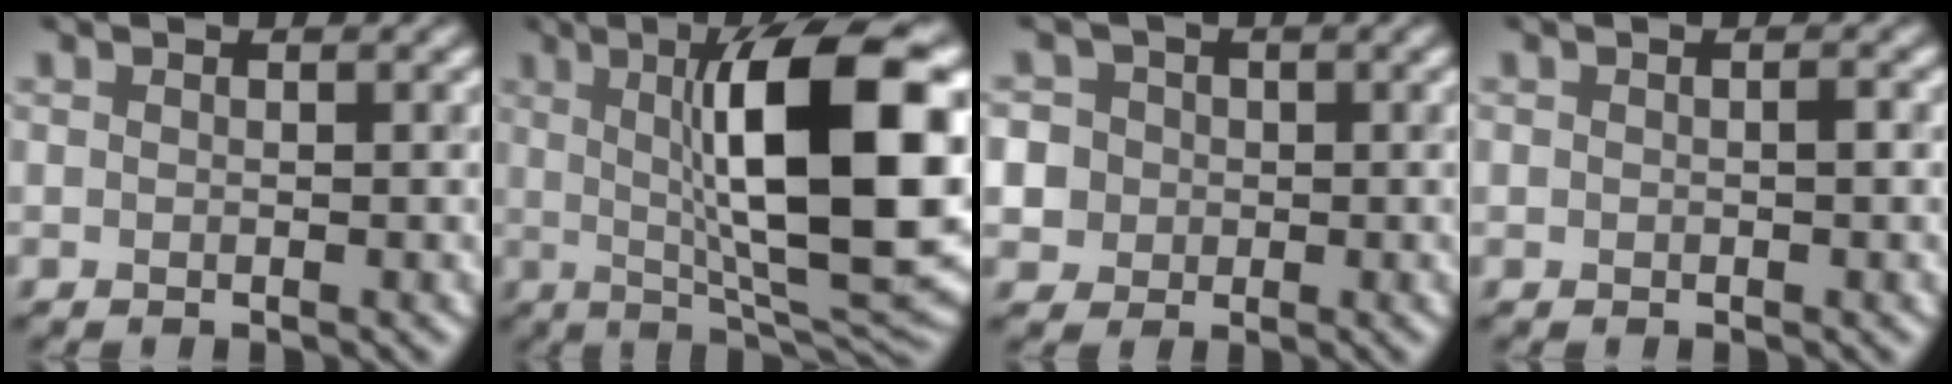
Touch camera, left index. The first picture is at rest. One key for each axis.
{"total": 14.4, "fx": 2.1, "fy": 3.7, "fz": 13.7, "tx": -0.179, "ty": 0.003, "tz": 0.029}
{"total": 6.7, "fx": -0.7, "fy": 6.4, "fz": 1.8, "tx": -0.037, "ty": 0.019, "tz": -0.039}
{"total": 0.7, "fx": -0.1, "fy": 0.4, "fz": 0.5, "tx": -0.009, "ty": 0.001, "tz": -0.002}